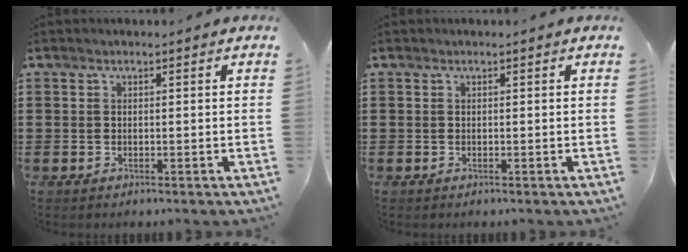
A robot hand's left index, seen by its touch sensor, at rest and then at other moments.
{"total": 0.0}